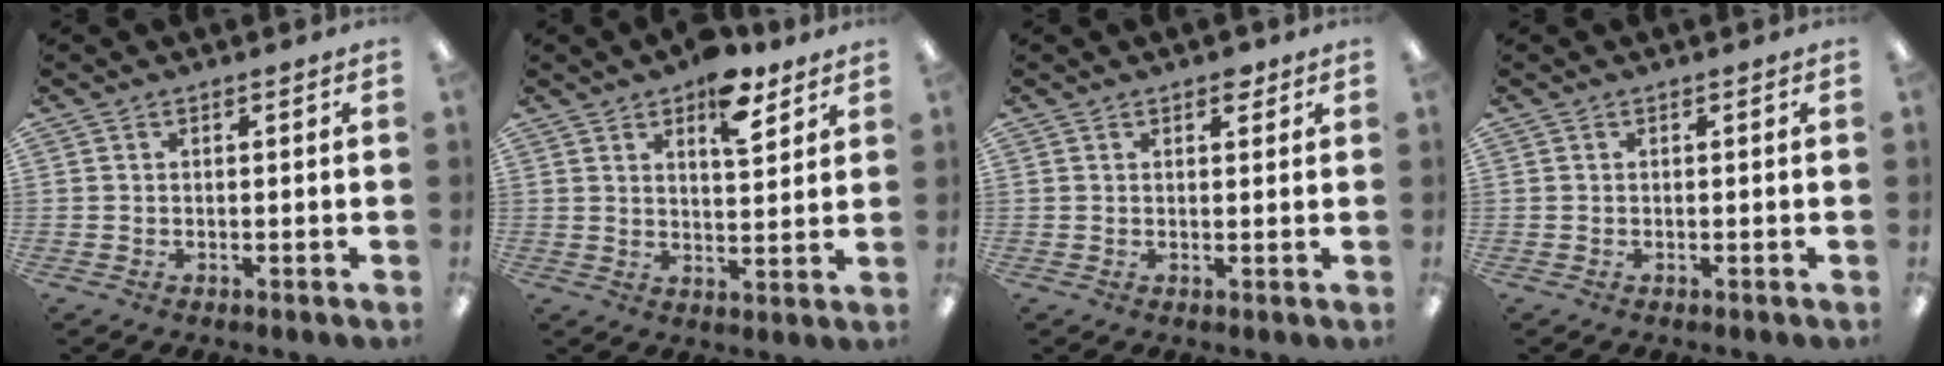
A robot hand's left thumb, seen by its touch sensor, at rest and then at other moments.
{"total": 10.2, "force": [6.9, 4.5, 6.1], "torque": [-0.073, -0.035, 0.114]}
{"total": 2.5, "force": [1.7, 1.4, 1.2], "torque": [-0.003, -0.007, 0.025]}
{"total": 0.0}